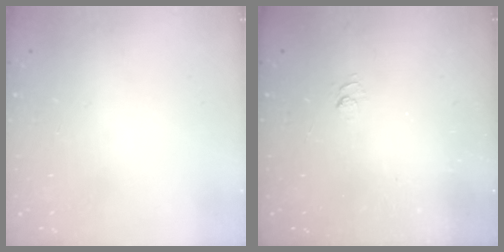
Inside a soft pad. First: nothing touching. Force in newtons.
{"total": 2.5, "press": 2.0, "slide": 1.4}